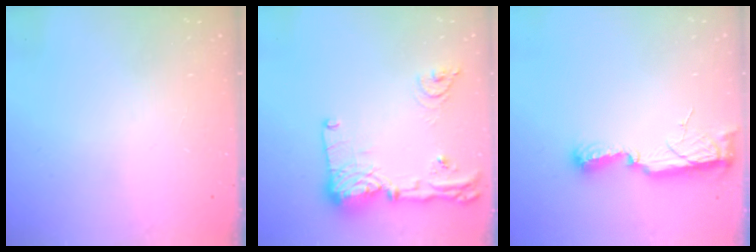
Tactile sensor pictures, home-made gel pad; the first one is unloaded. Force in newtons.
{"total": 16.7, "press": 16.6, "slide": 1.9}
{"total": 10.6, "press": 9.3, "slide": 5.2}